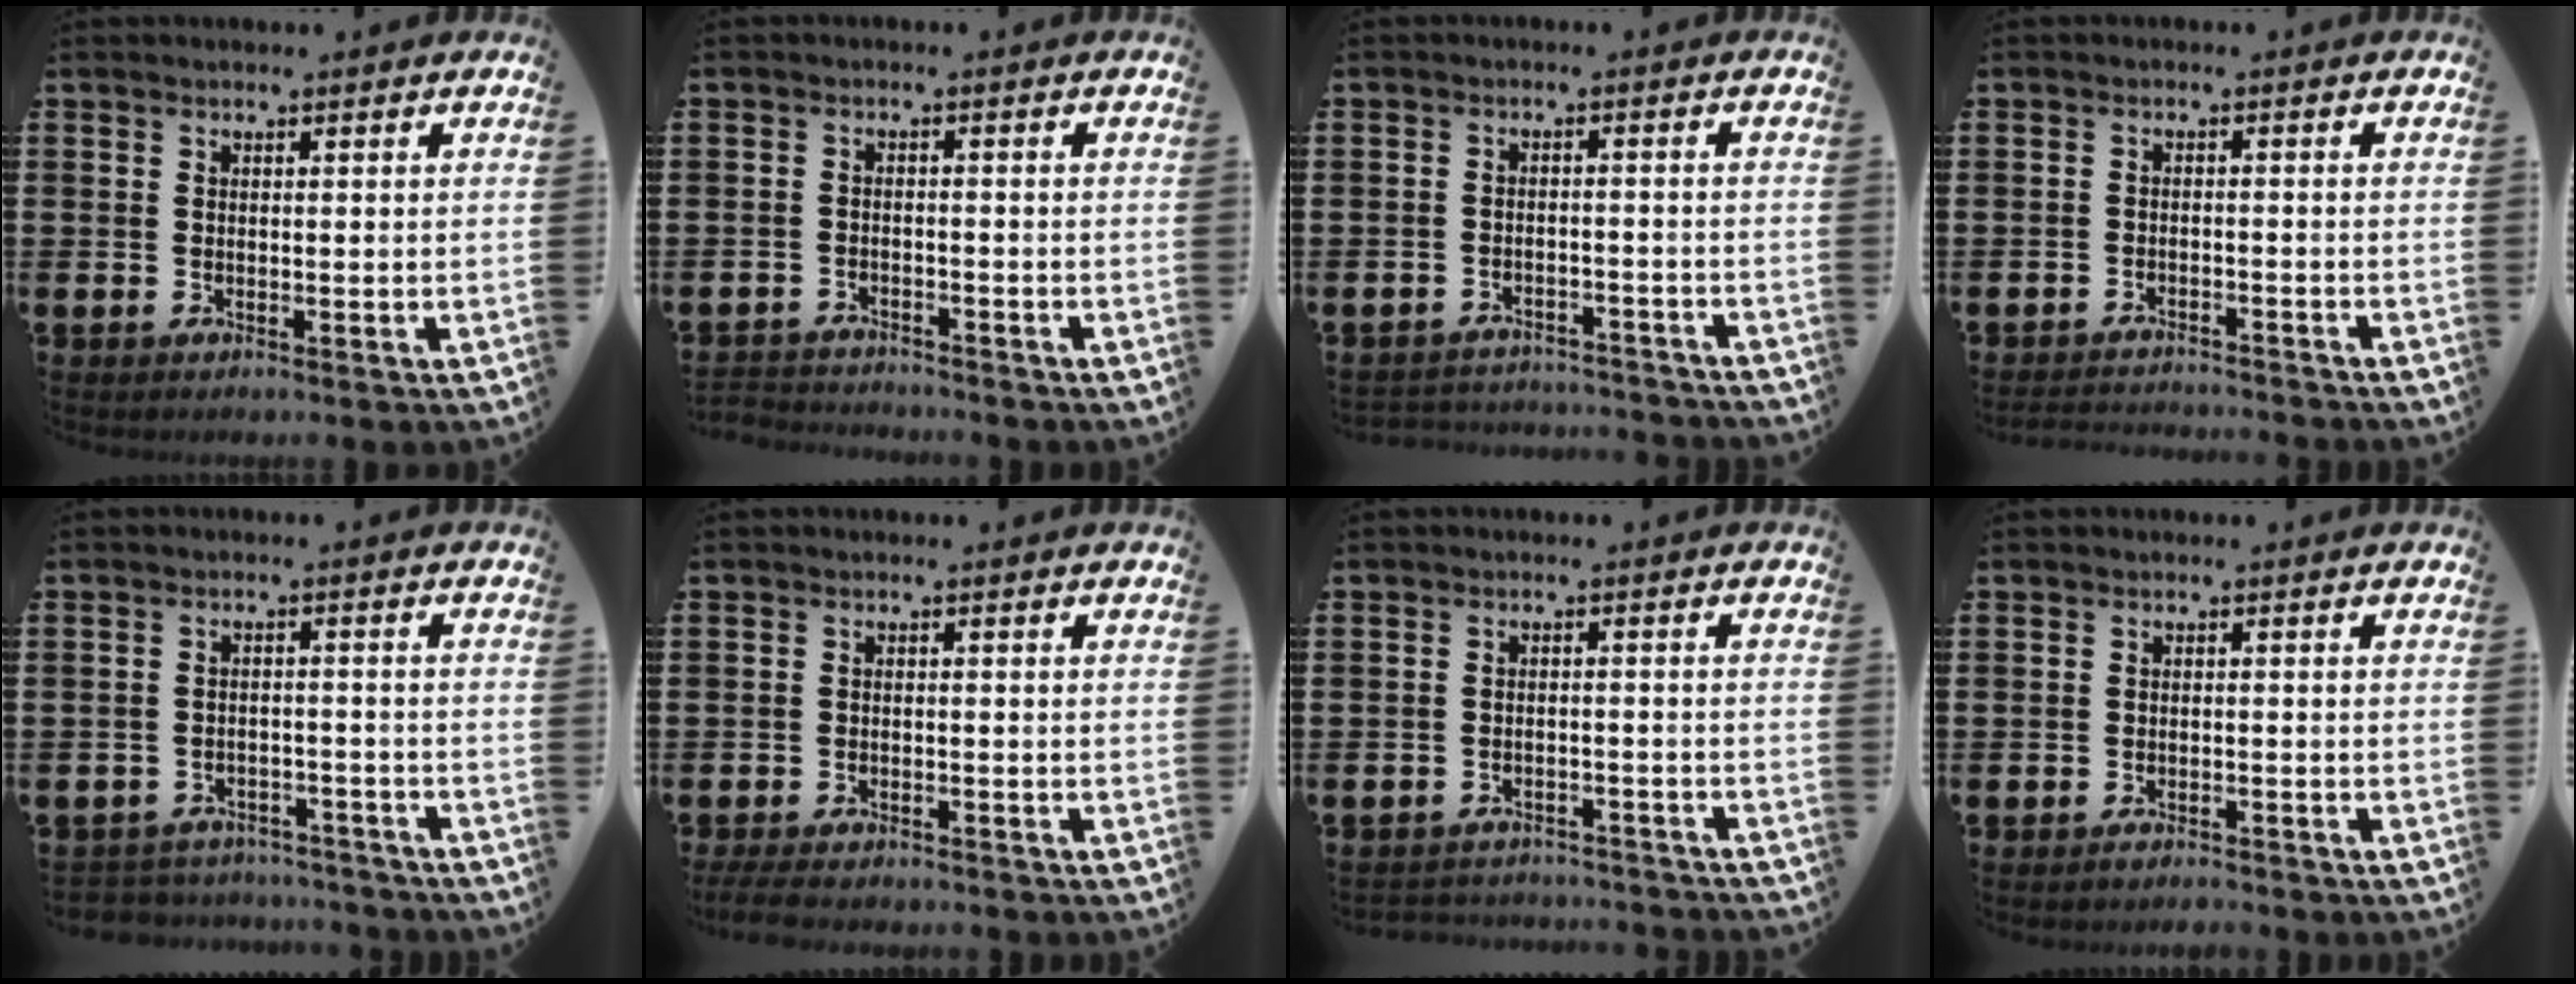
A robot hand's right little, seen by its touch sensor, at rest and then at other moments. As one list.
[{"total": 2.2, "force": [-2.2, 0.1, -0.3], "torque": [-0.001, 0.001, -0.050]}, {"total": 2.6, "force": [-2.6, 0.1, -0.2], "torque": [-0.004, 0.002, -0.057]}, {"total": 1.9, "force": [-1.9, -0.1, -0.1], "torque": [-0.002, 0.003, -0.040]}, {"total": 2.9, "force": [-2.9, 0.5, -0.3], "torque": [-0.004, 0.002, -0.064]}, {"total": 2.1, "force": [-2.0, 0.3, 0.6], "torque": [-0.012, 0.005, -0.042]}, {"total": 2.4, "force": [-2.3, 0.1, -0.2], "torque": [-0.004, 0.001, -0.052]}, {"total": 1.2, "force": [-1.2, 0.0, 0.1], "torque": [-0.005, 0.001, -0.024]}]